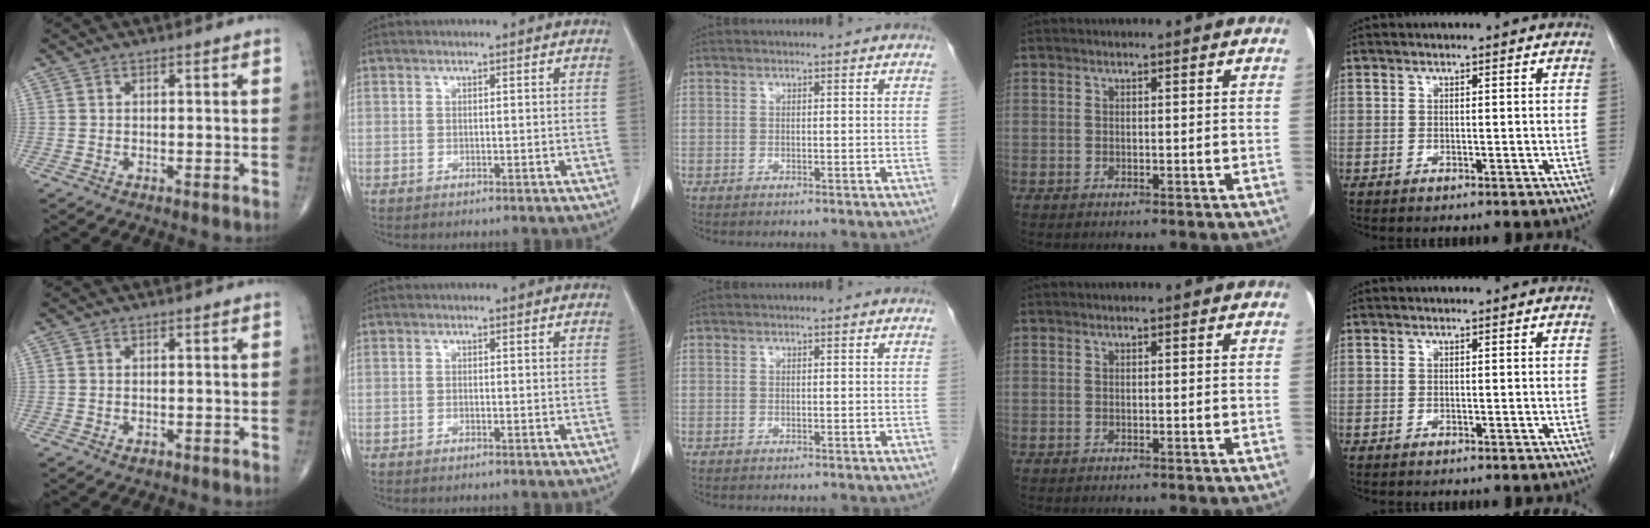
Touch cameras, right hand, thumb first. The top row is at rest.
{"thumb": {"total": 1.1, "force": [-0.5, 0.7, 0.6], "torque": [-0.008, 0.003, -0.005]}, "index": {"total": 0.5, "force": [-0.4, 0.1, 0.3], "torque": [-0.010, -0.001, -0.005]}}